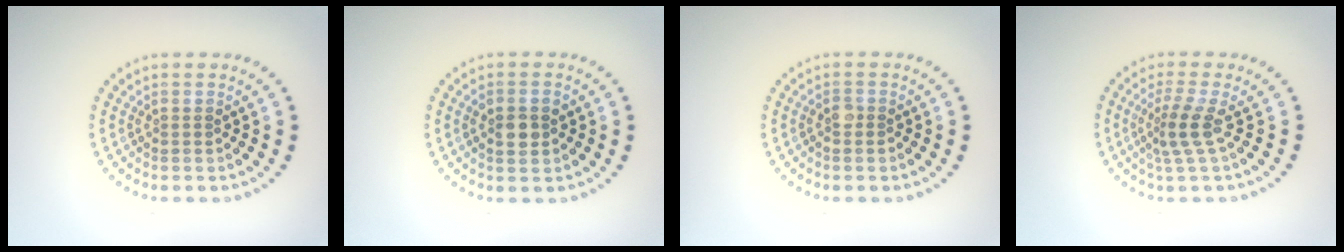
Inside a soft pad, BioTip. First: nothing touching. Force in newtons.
{"total": 2.6, "press": 2.5, "slide": 0.3}
{"total": 0.9, "press": 0.8, "slide": 0.4}
{"total": 2.7, "press": 1.9, "slide": 1.9}